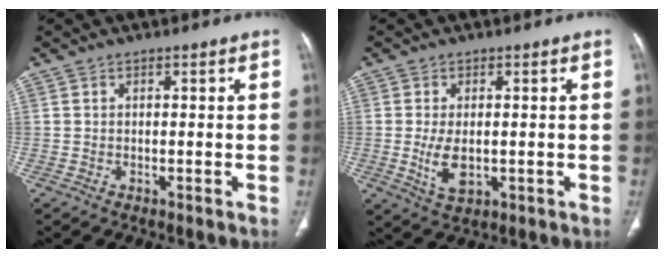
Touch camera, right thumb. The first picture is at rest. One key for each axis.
{"total": 5.5, "fx": -0.6, "fy": 2.9, "fz": 4.6, "tx": -0.088, "ty": -0.012, "tz": -0.003}